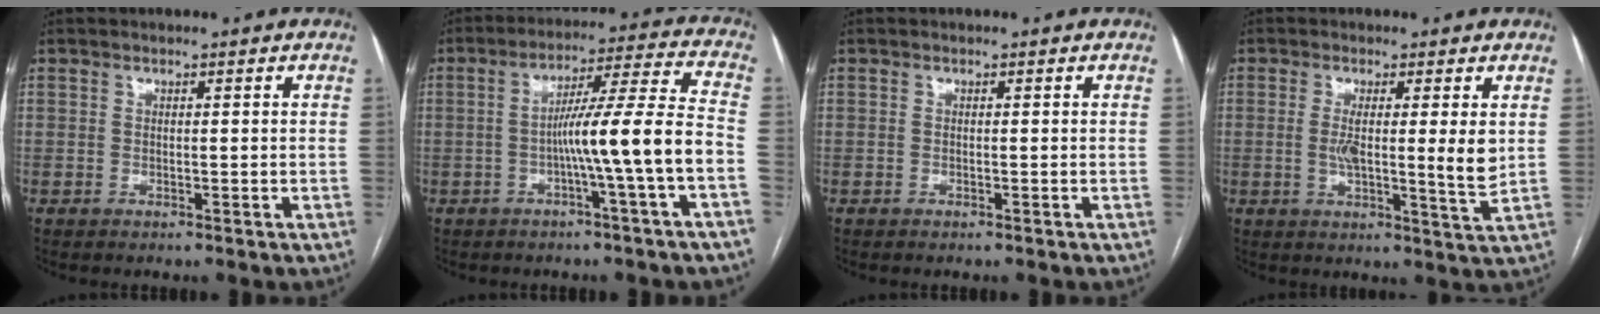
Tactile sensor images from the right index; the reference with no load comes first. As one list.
[{"total": 11.5, "force": [-3.1, -1.5, 11.0], "torque": [-0.176, 0.017, -0.050]}, {"total": 0.0}, {"total": 7.4, "force": [0.9, 0.4, 7.3], "torque": [-0.120, -0.013, 0.009]}]